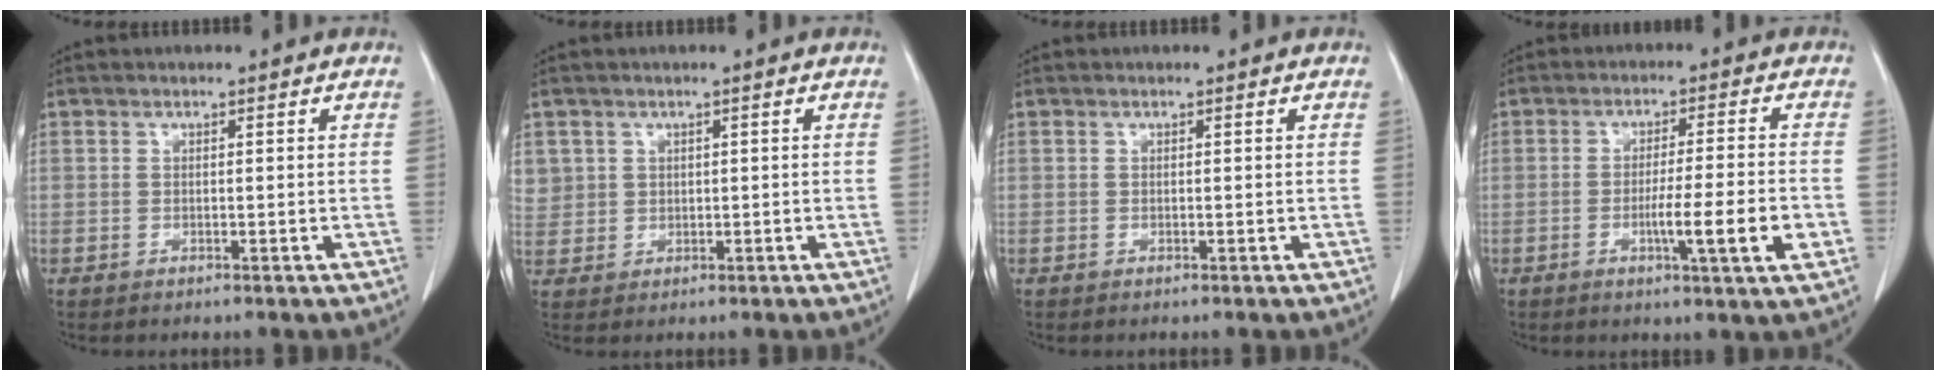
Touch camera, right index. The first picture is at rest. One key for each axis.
{"total": 3.9, "fx": 1.4, "fy": 3.6, "fz": 0.3, "tx": 0.003, "ty": 0.007, "tz": 0.032}
{"total": 0.0}
{"total": 8.6, "fx": -2.5, "fy": -0.4, "fz": 8.2, "tx": -0.129, "ty": -0.013, "tz": -0.042}